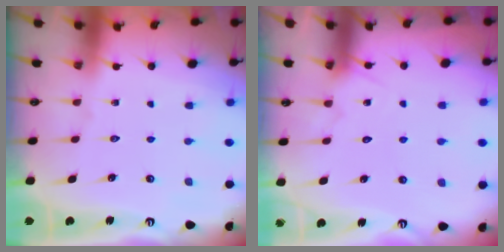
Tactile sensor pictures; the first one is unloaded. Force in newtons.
{"total": 6.8, "press": 6.8, "slide": 0.5}